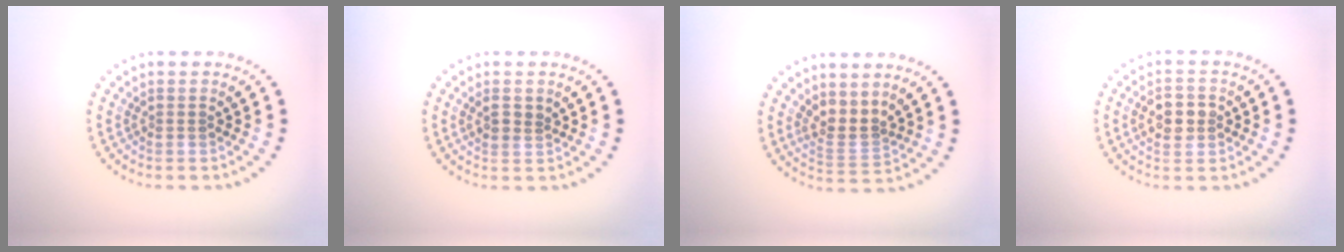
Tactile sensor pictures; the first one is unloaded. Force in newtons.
{"total": 1.5, "press": 1.5, "slide": 0.4}
{"total": 2.4, "press": 2.0, "slide": 1.4}
{"total": 3.4, "press": 3.4, "slide": 0.2}